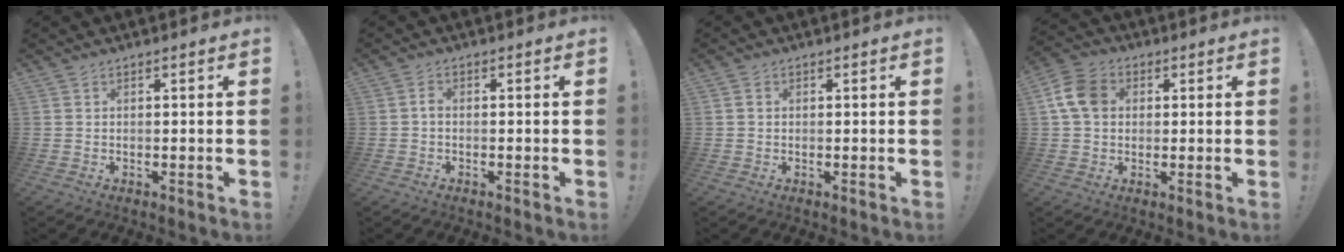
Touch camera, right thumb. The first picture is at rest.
{"total": 1.3, "force": [-0.7, 0.6, 0.8], "torque": [-0.020, 0.007, -0.014]}
{"total": 0.8, "force": [0.0, 0.8, 0.2], "torque": [-0.002, 0.003, 0.000]}
{"total": 9.8, "force": [2.0, 7.6, 5.8], "torque": [-0.109, 0.011, 0.042]}